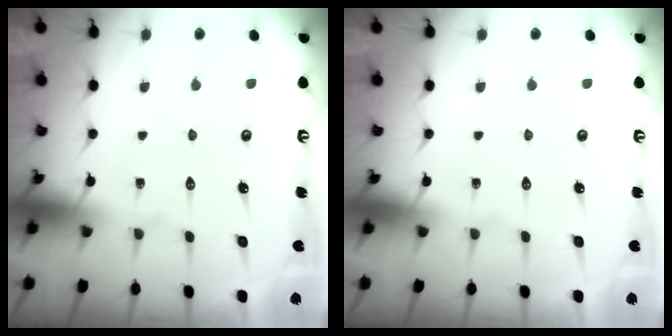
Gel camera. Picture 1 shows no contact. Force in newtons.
{"total": 0.0}